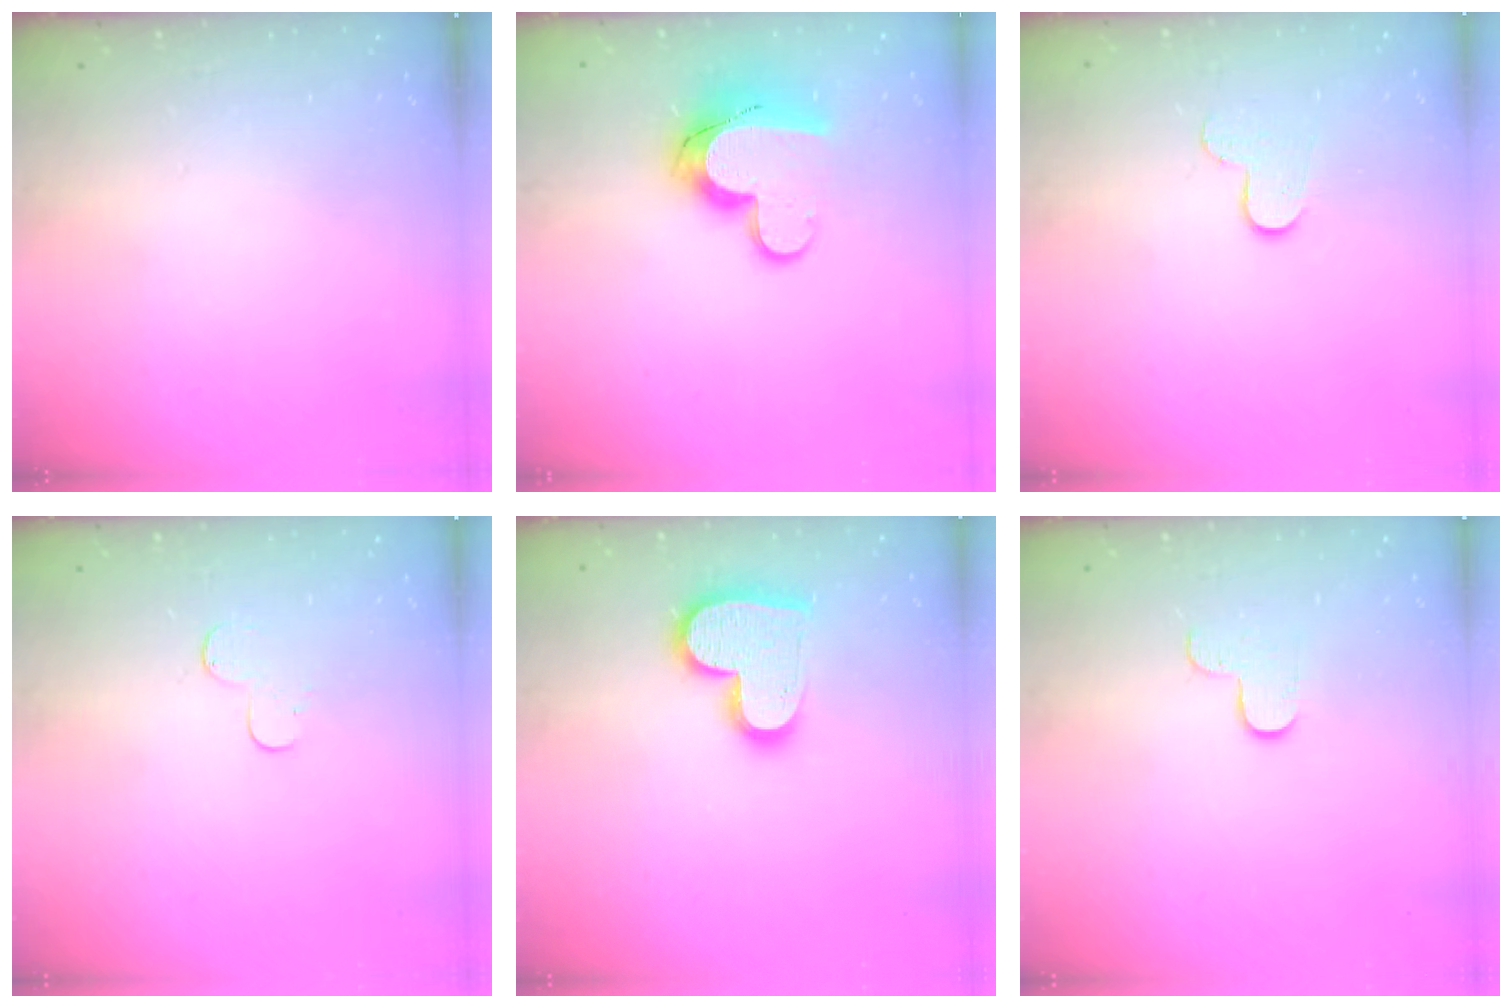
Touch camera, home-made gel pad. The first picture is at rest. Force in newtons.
{"total": 12.4, "press": 12.4, "slide": 0.6}
{"total": 6.2, "press": 6.1, "slide": 0.5}
{"total": 4.9, "press": 4.9, "slide": 0.5}
{"total": 13.9, "press": 13.9, "slide": 1.2}
{"total": 3.1, "press": 3.1, "slide": 0.4}